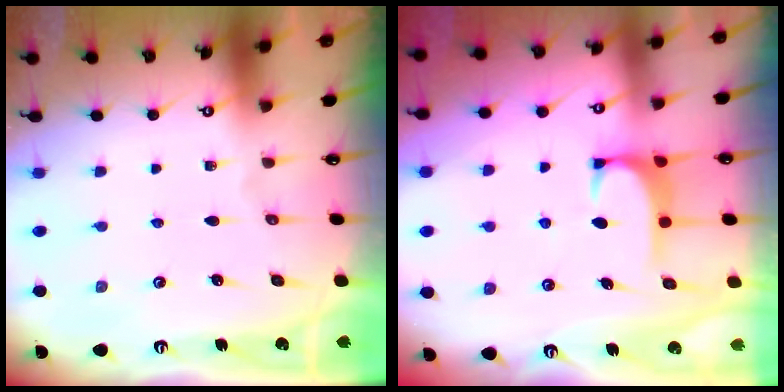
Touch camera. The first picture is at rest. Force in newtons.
{"total": 1.1, "press": 0.8, "slide": 0.8}